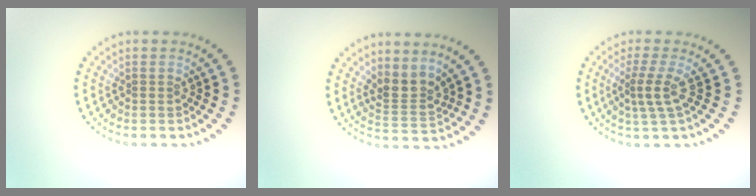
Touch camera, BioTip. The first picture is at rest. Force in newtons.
{"total": 2.6, "press": 1.9, "slide": 1.8}
{"total": 2.6, "press": 1.8, "slide": 1.8}